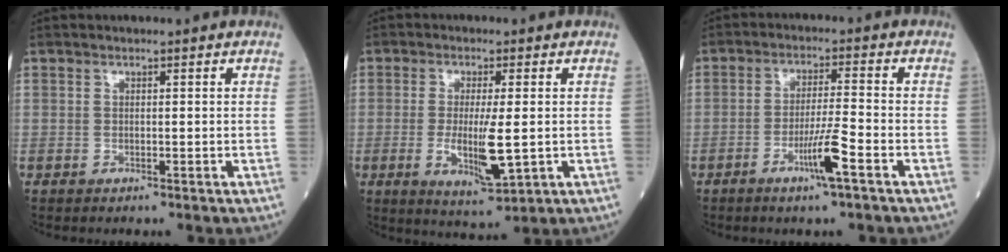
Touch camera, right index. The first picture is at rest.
{"total": 7.7, "force": [-0.9, 1.3, 7.5], "torque": [-0.141, -0.018, -0.013]}
{"total": 6.2, "force": [-3.1, -0.5, 5.4], "torque": [-0.101, -0.008, -0.058]}